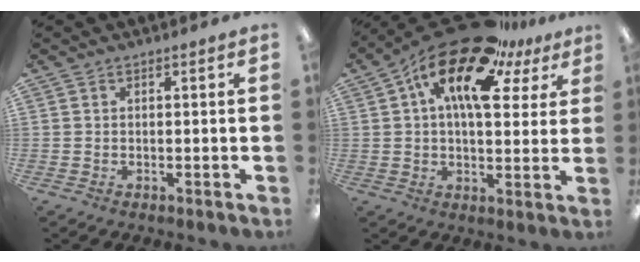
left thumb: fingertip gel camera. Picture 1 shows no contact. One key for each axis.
{"total": 19.2, "fx": 10.9, "fy": 8.1, "fz": 13.6, "tx": -0.255, "ty": -0.055, "tz": 0.180}